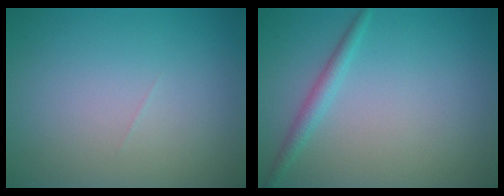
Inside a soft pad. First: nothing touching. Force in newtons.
{"total": 1.6, "press": 1.6, "slide": 0.1}